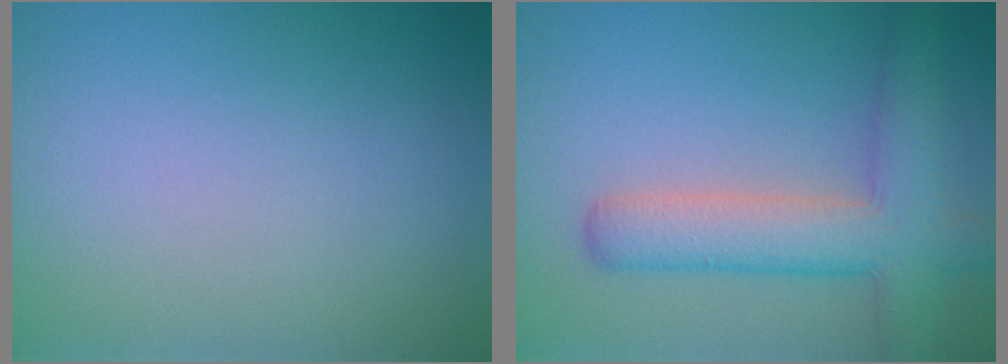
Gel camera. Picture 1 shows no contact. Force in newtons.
{"total": 6.0, "press": 6.0, "slide": 0.5}